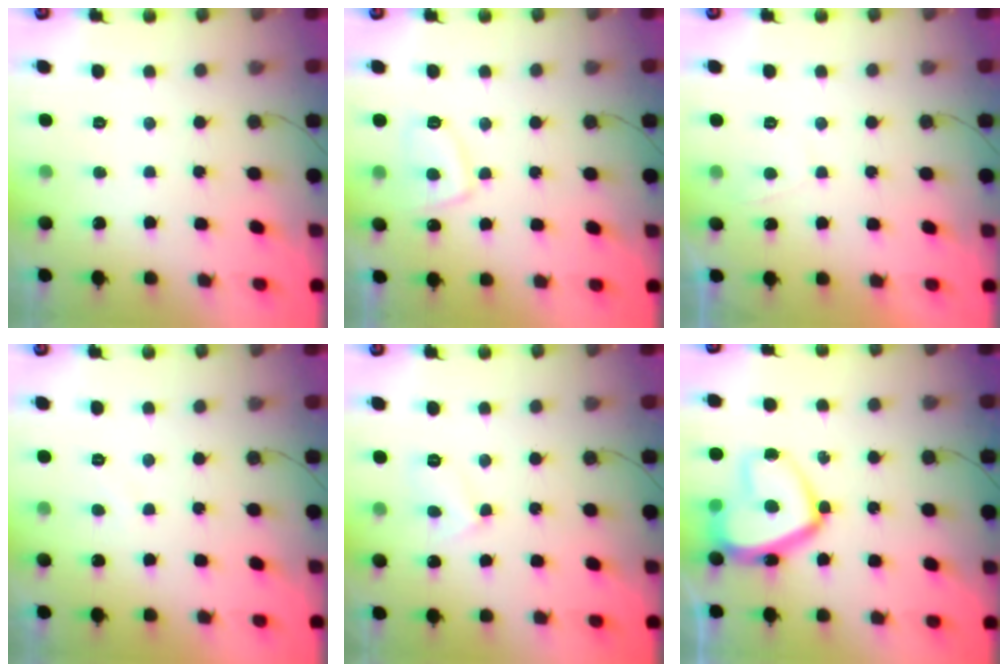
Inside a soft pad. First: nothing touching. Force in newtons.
{"total": 6.2, "press": 6.1, "slide": 1.0}
{"total": 0.5, "press": 0.2, "slide": 0.5}
{"total": 1.6, "press": 1.6, "slide": 0.4}
{"total": 5.6, "press": 5.5, "slide": 0.6}
{"total": 15.5, "press": 15.4, "slide": 1.4}